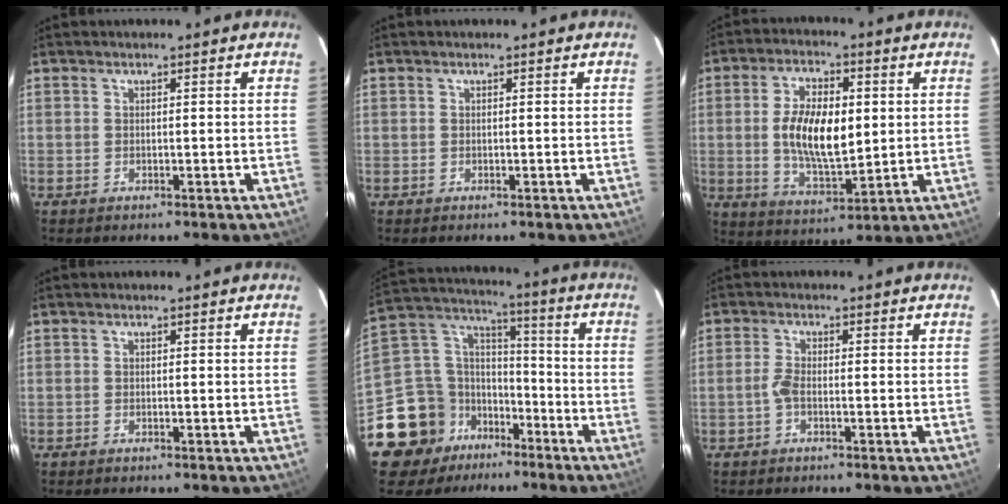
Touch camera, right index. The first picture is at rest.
{"total": 0.0}
{"total": 12.7, "force": [0.8, 5.7, 11.3], "torque": [-0.215, -0.001, 0.022]}
{"total": 0.0}
{"total": 16.6, "force": [-11.1, 11.0, 5.6], "torque": [-0.146, 0.045, -0.182]}
{"total": 2.1, "force": [-0.9, 0.7, 1.7], "torque": [-0.042, 0.004, -0.021]}